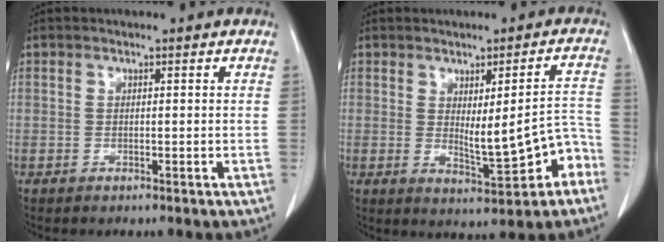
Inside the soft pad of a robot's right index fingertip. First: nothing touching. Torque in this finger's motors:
{"motor_torque": [0.59, -0.32, 0.36, 0.07]}